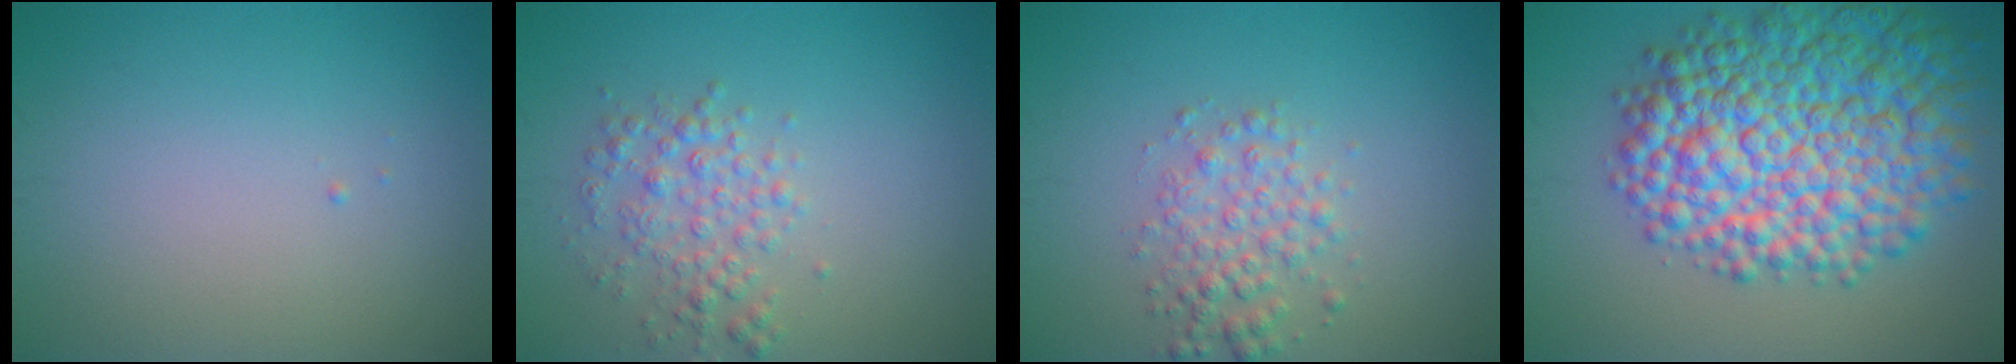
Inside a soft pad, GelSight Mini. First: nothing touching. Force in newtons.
{"total": 2.8, "press": 2.8, "slide": 0.0}
{"total": 2.9, "press": 2.9, "slide": 0.0}
{"total": 12.7, "press": 12.7, "slide": 0.3}